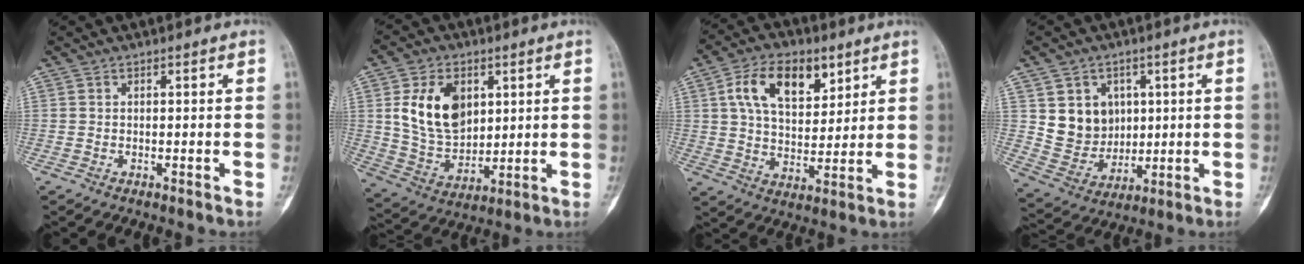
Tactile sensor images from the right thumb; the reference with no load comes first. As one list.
[{"total": 14.1, "force": [4.1, 9.6, 9.6], "torque": [-0.142, -0.019, 0.087]}, {"total": 13.8, "force": [6.0, 7.9, 9.5], "torque": [-0.130, -0.016, 0.108]}, {"total": 10.3, "force": [2.7, 8.9, 4.3], "torque": [-0.033, -0.015, 0.065]}]